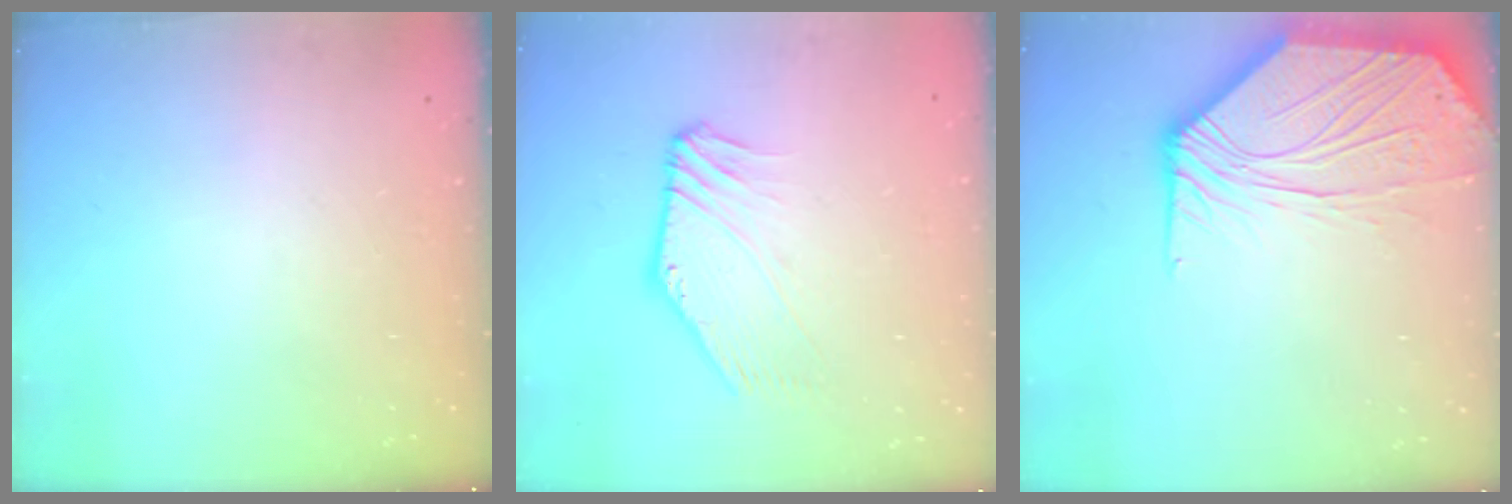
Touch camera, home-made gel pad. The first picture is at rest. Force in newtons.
{"total": 2.8, "press": 2.8, "slide": 0.3}
{"total": 12.3, "press": 12.2, "slide": 1.9}